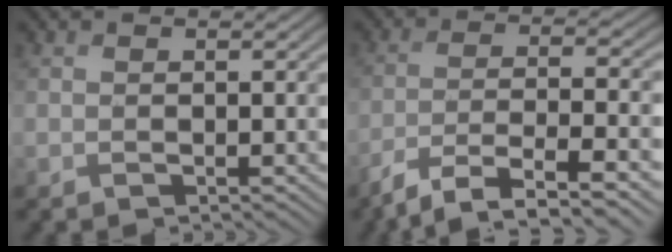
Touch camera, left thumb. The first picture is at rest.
{"total": 8.4, "force": [-5.8, 1.5, 5.9], "torque": [-0.090, -0.002, -0.107]}